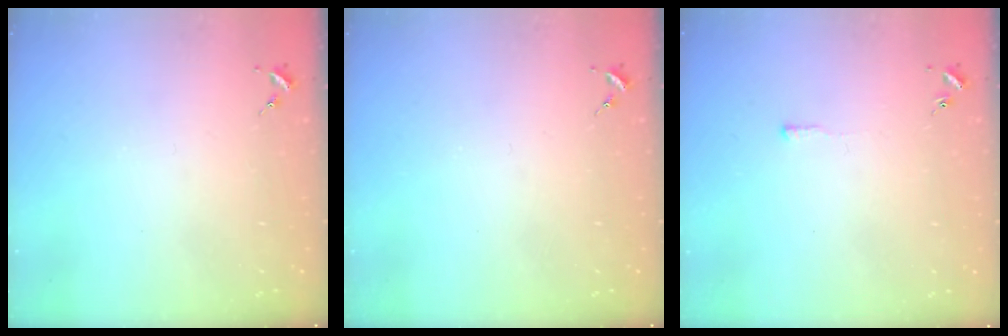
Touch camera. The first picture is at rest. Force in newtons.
{"total": 0.0}
{"total": 2.9, "press": 2.9, "slide": 0.5}